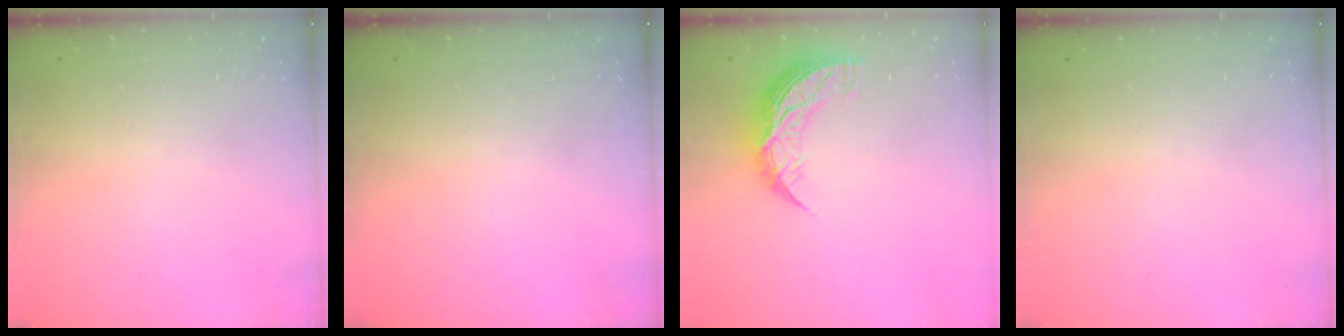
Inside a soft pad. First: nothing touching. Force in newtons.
{"total": 0.0}
{"total": 11.5, "press": 11.5, "slide": 0.9}
{"total": 0.0}